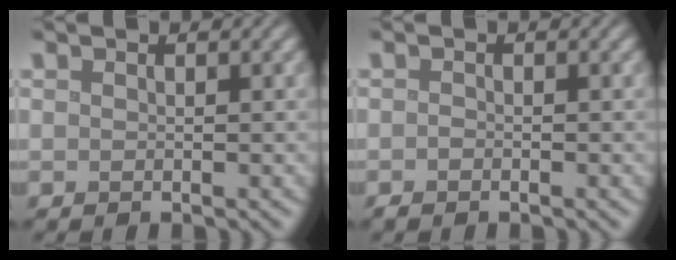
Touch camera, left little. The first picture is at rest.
{"total": 0.7, "force": [-0.5, 0.5, 0.2], "torque": [-0.003, 0.000, -0.011]}